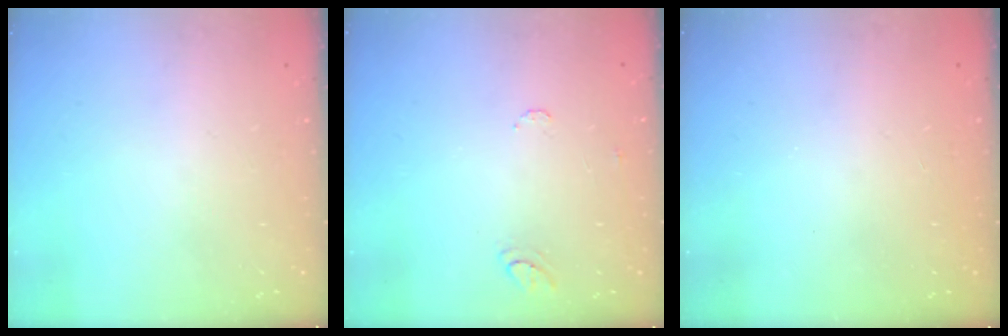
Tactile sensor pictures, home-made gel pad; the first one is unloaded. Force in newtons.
{"total": 5.9, "press": 5.9, "slide": 0.5}
{"total": 0.0}